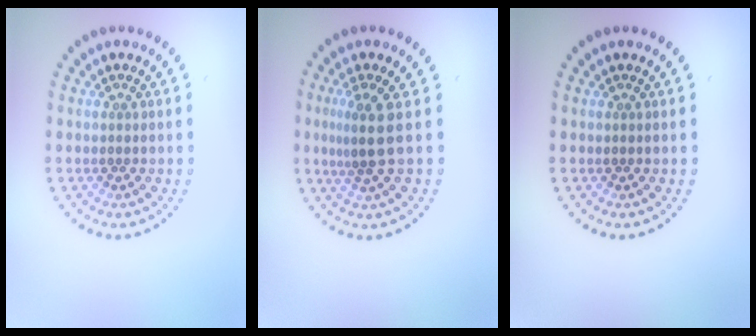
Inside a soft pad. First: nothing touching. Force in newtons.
{"total": 2.9, "press": 2.1, "slide": 2.0}
{"total": 0.0}